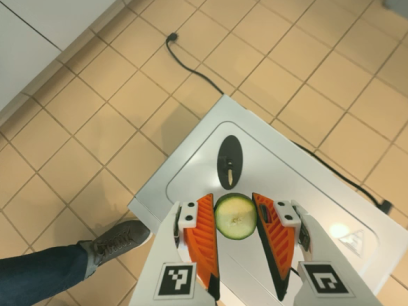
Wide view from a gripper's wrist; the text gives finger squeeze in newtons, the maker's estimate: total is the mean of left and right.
{"total": 6.4, "left": 6.0, "right": 6.7}